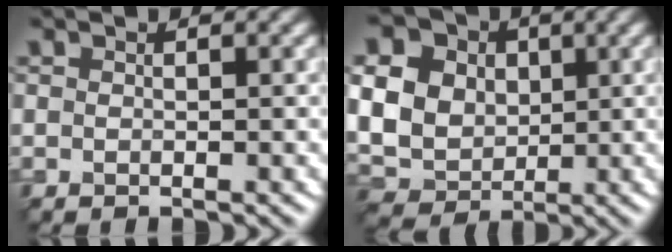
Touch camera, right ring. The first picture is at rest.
{"total": 14.2, "force": [3.9, 11.8, 6.9], "torque": [-0.165, 0.020, 0.064]}